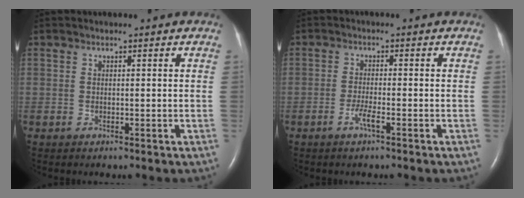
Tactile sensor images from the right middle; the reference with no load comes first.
{"total": 2.2, "force": [-1.2, 0.1, 1.8], "torque": [-0.042, -0.003, -0.027]}